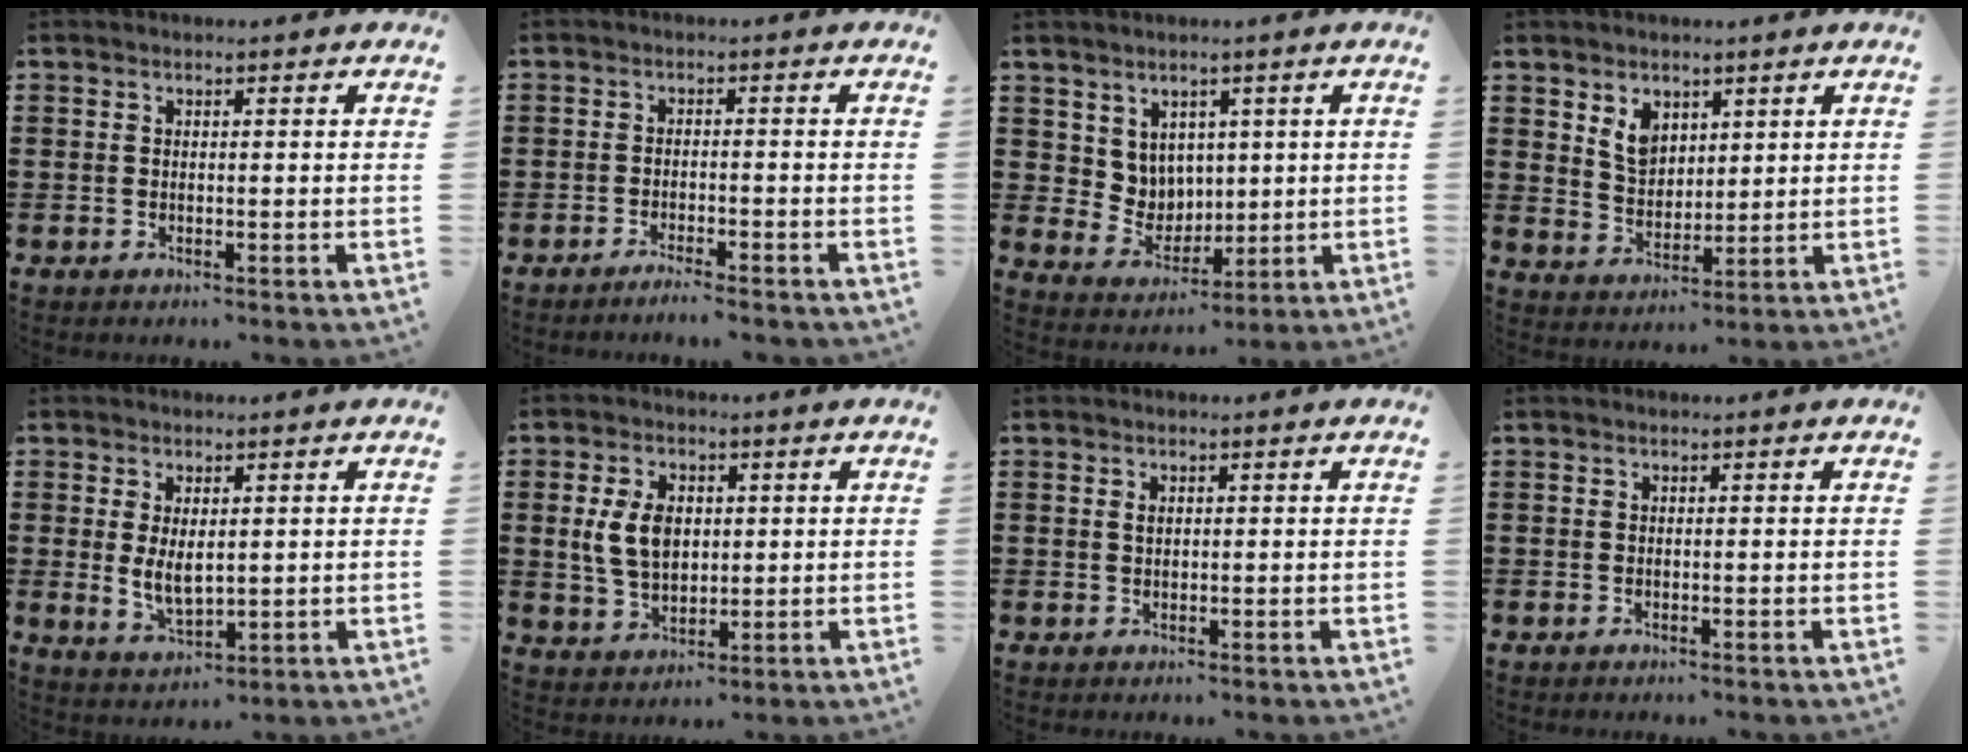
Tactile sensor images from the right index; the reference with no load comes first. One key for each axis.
{"total": 2.0, "fx": -1.9, "fy": -0.3, "fz": 0.6, "tx": -0.011, "ty": 0.000, "tz": -0.037}
{"total": 5.2, "fx": 3.0, "fy": 4.1, "fz": 0.9, "tx": -0.043, "ty": -0.004, "tz": 0.058}
{"total": 4.8, "fx": 2.7, "fy": 3.4, "fz": 2.2, "tx": -0.056, "ty": 0.010, "tz": 0.051}
{"total": 4.5, "fx": 0.5, "fy": 2.4, "fz": 3.7, "tx": -0.067, "ty": 0.002, "tz": 0.009}
{"total": 7.0, "fx": 1.1, "fy": 4.5, "fz": 5.2, "tx": -0.117, "ty": 0.006, "tz": 0.013}
{"total": 1.0, "fx": 0.4, "fy": 0.6, "fz": 0.8, "tx": -0.018, "ty": 0.004, "tz": 0.007}
{"total": 0.0}